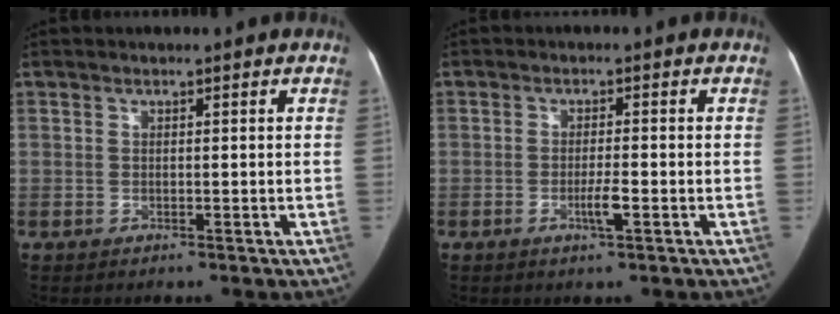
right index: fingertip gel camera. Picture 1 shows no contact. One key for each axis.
{"total": 3.1, "fx": -1.2, "fy": 0.4, "fz": 2.8, "tx": -0.053, "ty": 0.000, "tz": -0.021}